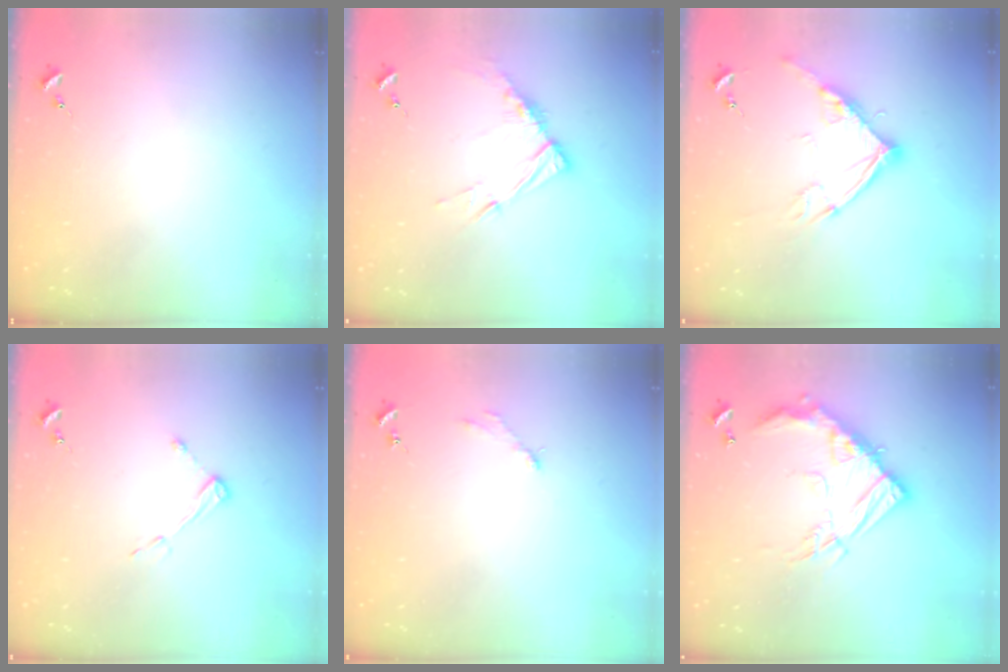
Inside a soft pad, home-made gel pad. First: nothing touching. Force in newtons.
{"total": 10.5, "press": 10.4, "slide": 1.0}
{"total": 12.9, "press": 12.8, "slide": 1.3}
{"total": 4.2, "press": 4.2, "slide": 0.6}
{"total": 2.8, "press": 2.8, "slide": 0.4}
{"total": 19.4, "press": 19.2, "slide": 2.1}